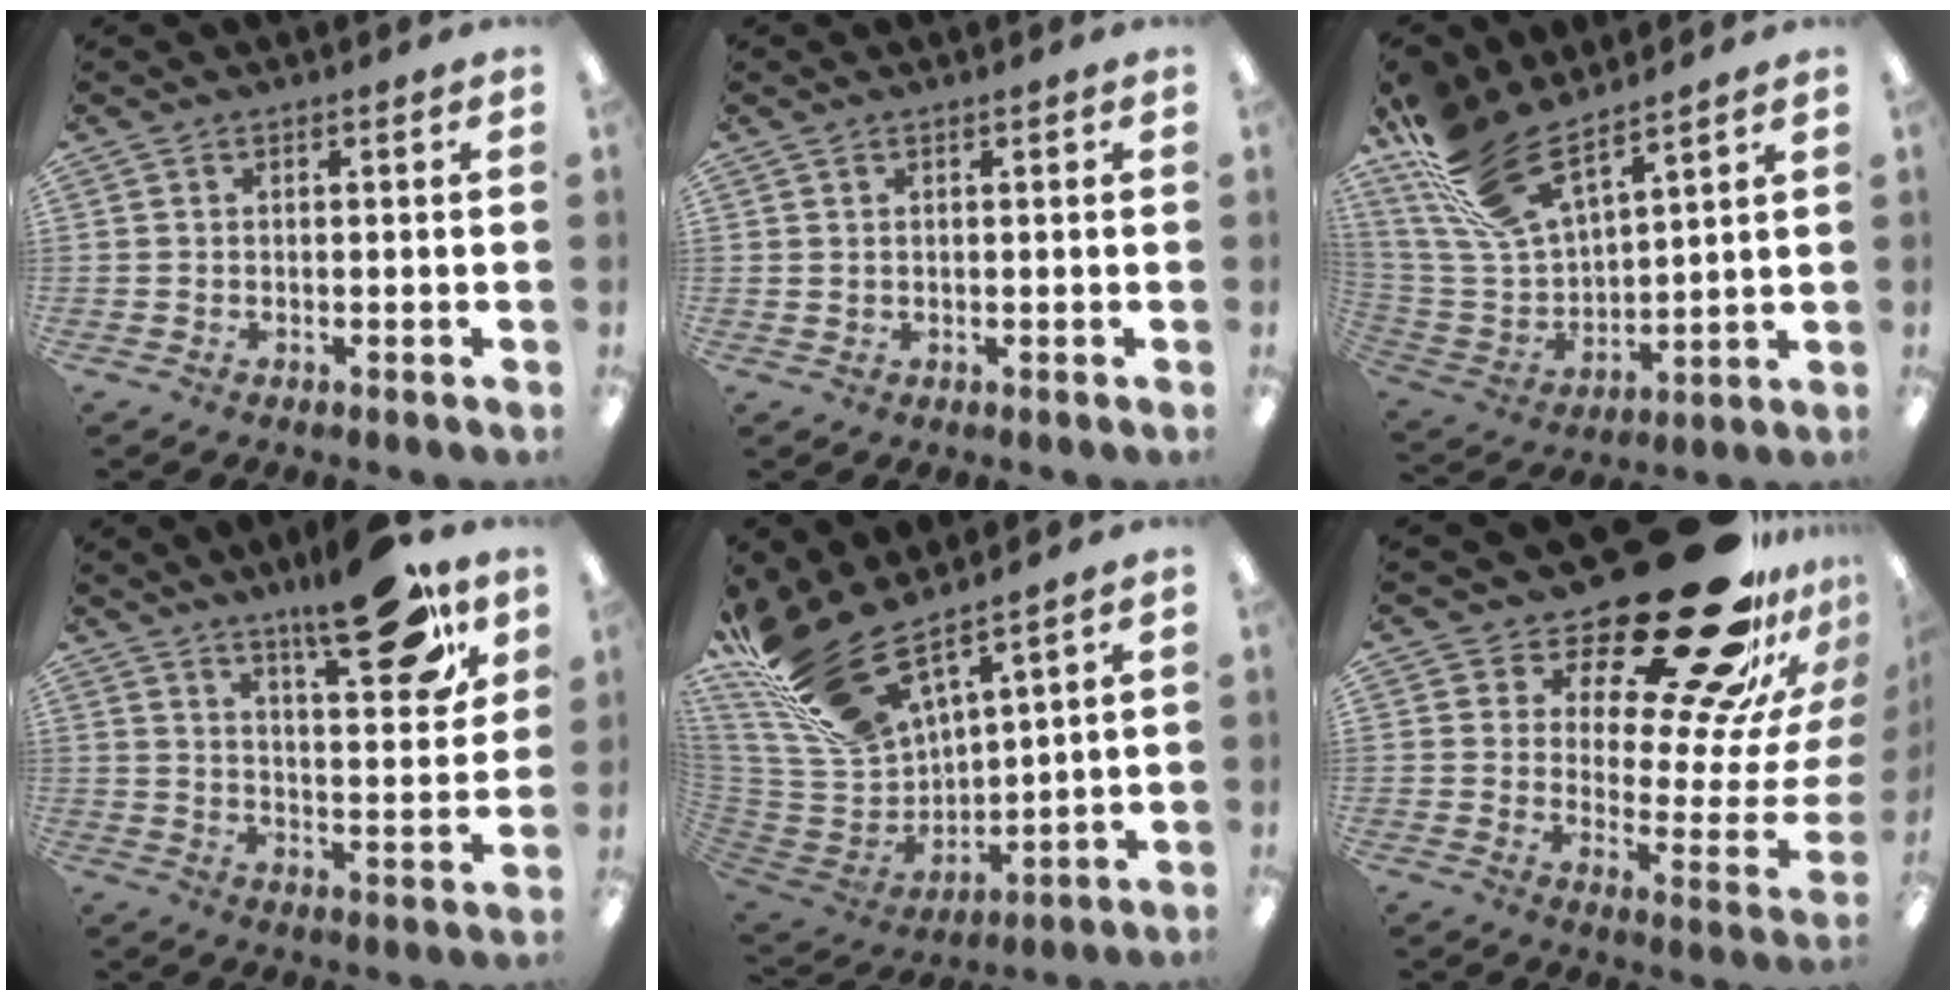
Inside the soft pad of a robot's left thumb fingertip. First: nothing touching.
{"total": 0.9, "force": [0.5, 0.7, 0.2], "torque": [-0.006, 0.004, 0.009]}
{"total": 19.2, "force": [13.9, 7.9, 10.6], "torque": [-0.251, -0.076, 0.256]}
{"total": 21.5, "force": [14.2, 7.8, 14.2], "torque": [-0.182, -0.084, 0.222]}
{"total": 21.6, "force": [16.2, 8.3, 11.5], "torque": [-0.260, -0.093, 0.300]}
{"total": 29.0, "force": [19.6, 9.8, 19.1], "torque": [-0.238, -0.159, 0.337]}